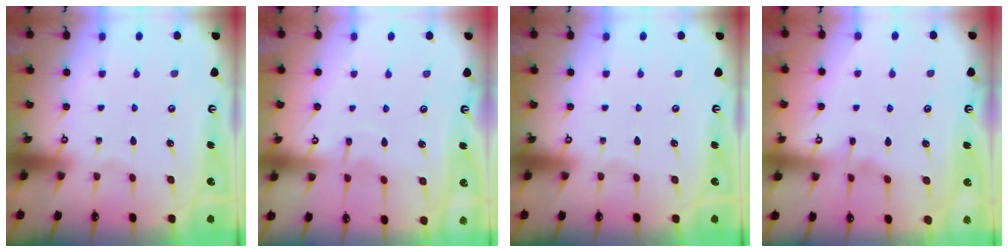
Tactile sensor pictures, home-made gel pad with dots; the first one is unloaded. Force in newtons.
{"total": 7.4, "press": 7.4, "slide": 0.5}
{"total": 0.0}
{"total": 3.0, "press": 2.9, "slide": 0.4}